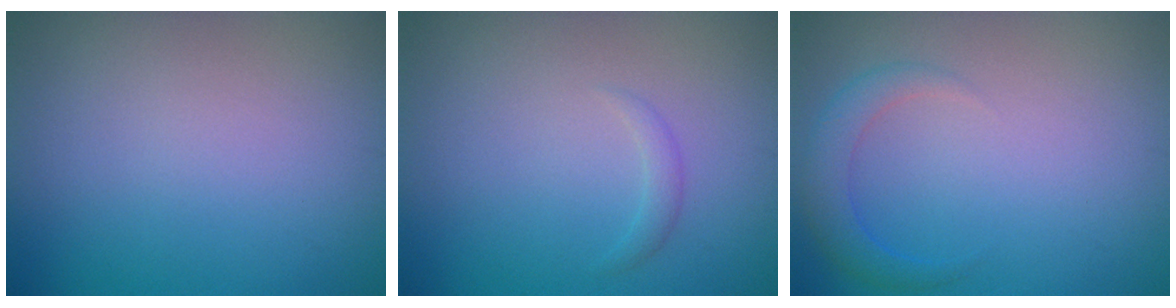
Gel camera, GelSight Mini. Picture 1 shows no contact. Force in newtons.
{"total": 0.9, "press": 0.9, "slide": 0.0}
{"total": 2.3, "press": 2.3, "slide": 0.2}